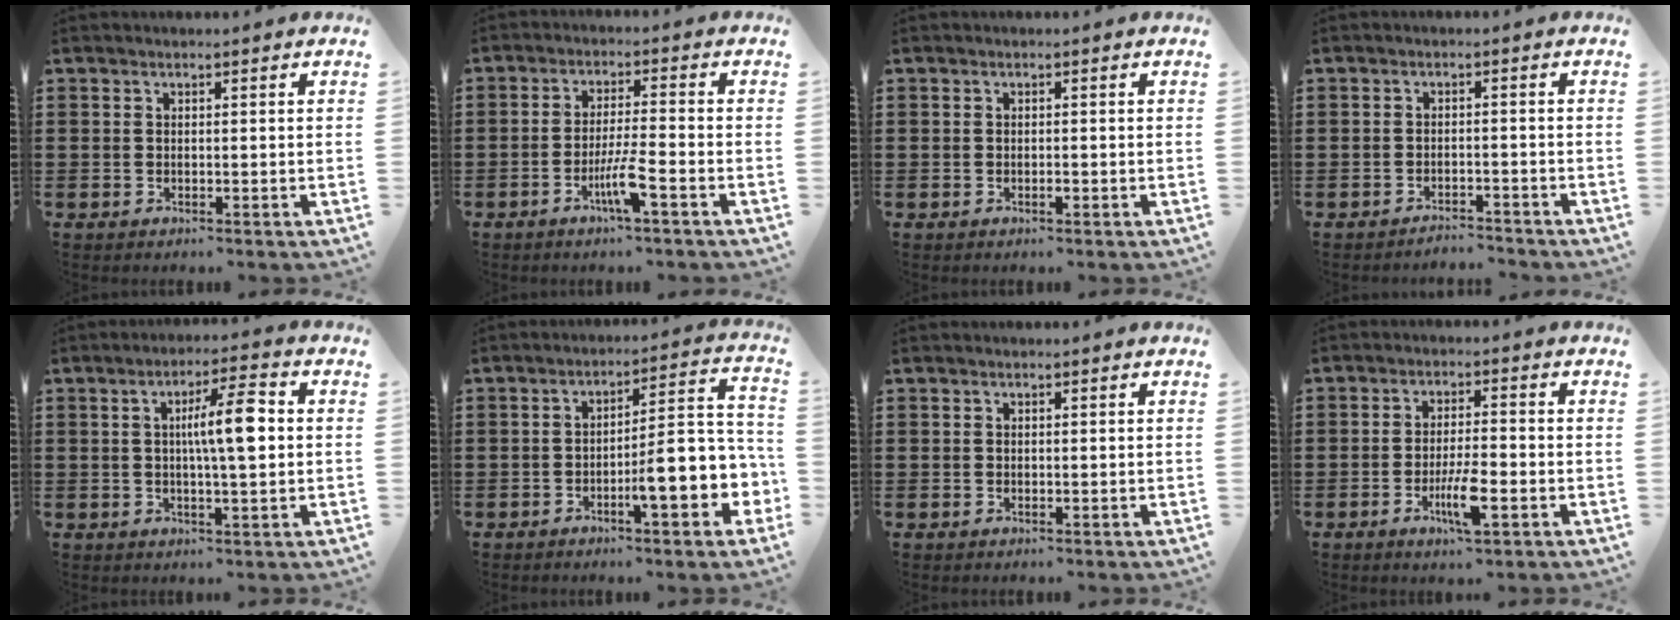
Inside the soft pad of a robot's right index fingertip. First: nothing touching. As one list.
[{"total": 5.2, "force": [-2.8, 0.0, 4.4], "torque": [-0.093, -0.013, -0.054]}, {"total": 0.7, "force": [-0.4, 0.2, 0.6], "torque": [-0.012, -0.004, -0.006]}, {"total": 2.2, "force": [-2.2, 0.1, -0.1], "torque": [-0.005, 0.003, -0.048]}, {"total": 7.5, "force": [0.8, 1.2, 7.3], "torque": [-0.128, 0.001, 0.007]}, {"total": 9.2, "force": [-3.2, 2.0, 8.4], "torque": [-0.121, -0.018, -0.057]}, {"total": 0.0}, {"total": 6.0, "force": [-2.4, 1.2, 5.4], "torque": [-0.106, -0.011, -0.044]}]